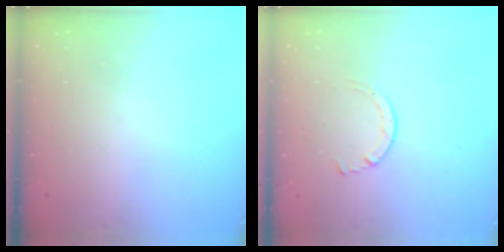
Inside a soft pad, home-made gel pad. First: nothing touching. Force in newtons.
{"total": 2.9, "press": 2.8, "slide": 0.3}